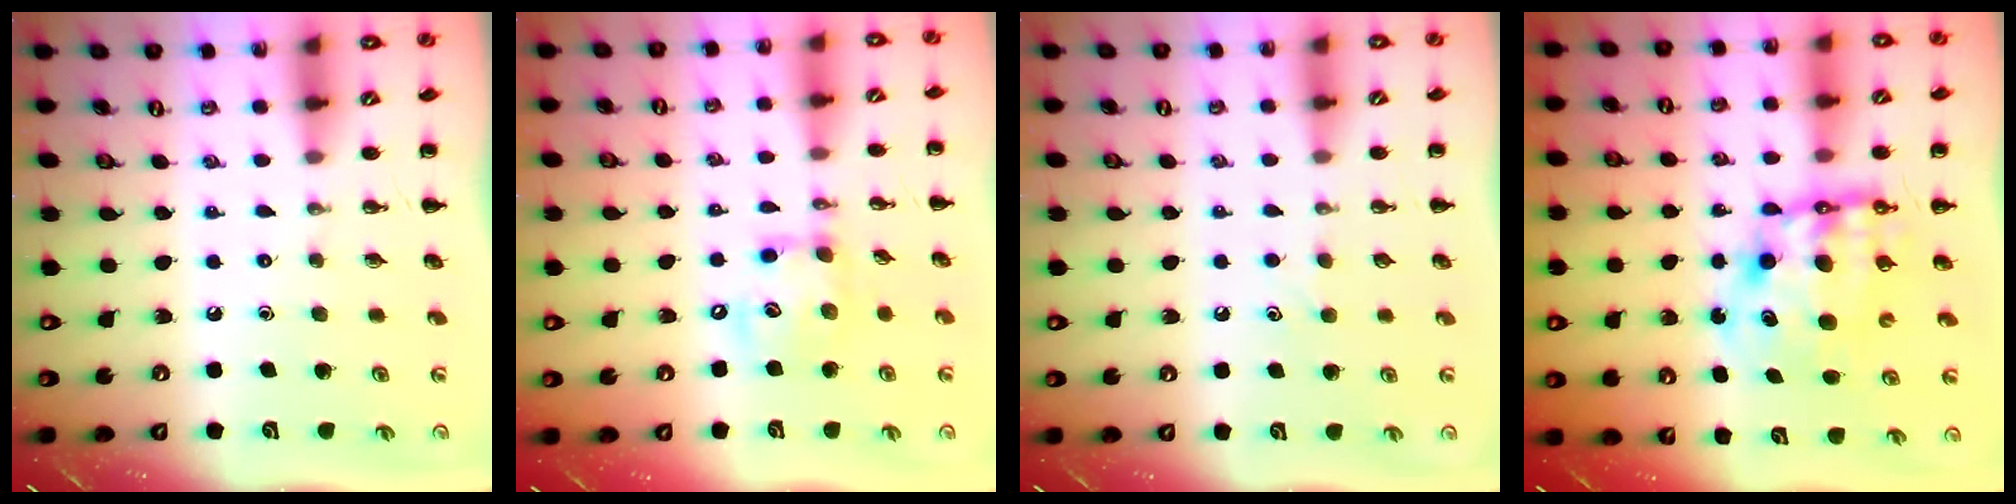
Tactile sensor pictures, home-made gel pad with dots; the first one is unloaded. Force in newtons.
{"total": 11.9, "press": 11.8, "slide": 1.6}
{"total": 3.7, "press": 3.5, "slide": 1.1}
{"total": 11.0, "press": 10.7, "slide": 2.7}